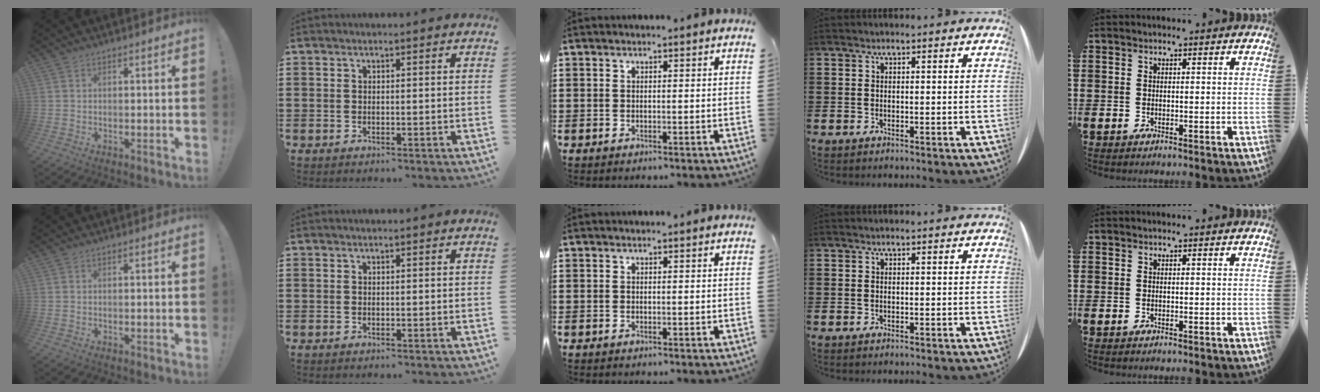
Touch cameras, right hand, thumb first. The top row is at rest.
{}